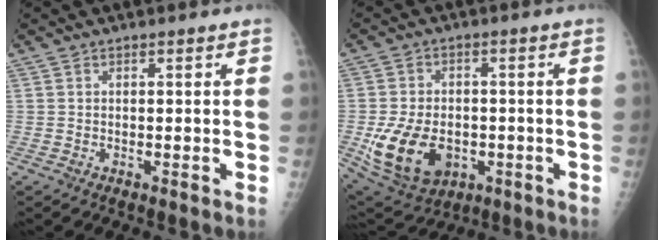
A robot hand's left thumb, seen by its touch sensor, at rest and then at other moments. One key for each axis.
{"total": 14.6, "fx": -3.1, "fy": 10.4, "fz": 9.8, "tx": -0.167, "ty": 0.002, "tz": -0.031}